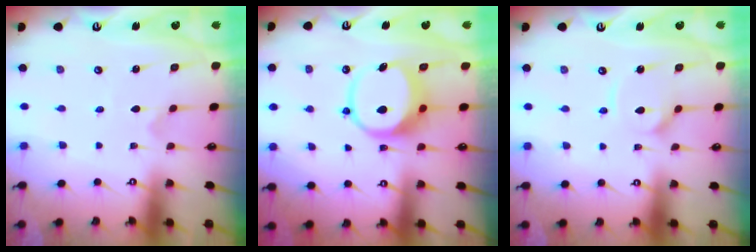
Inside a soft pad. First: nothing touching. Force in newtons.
{"total": 8.9, "press": 8.7, "slide": 1.4}
{"total": 7.1, "press": 7.0, "slide": 0.7}